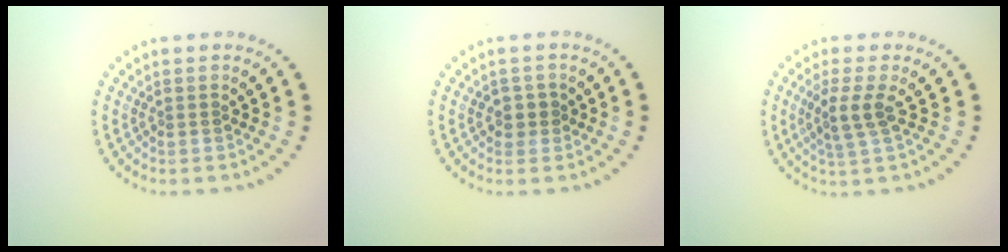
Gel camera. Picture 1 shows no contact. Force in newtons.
{"total": 1.5, "press": 1.2, "slide": 0.8}
{"total": 2.4, "press": 2.0, "slide": 1.3}